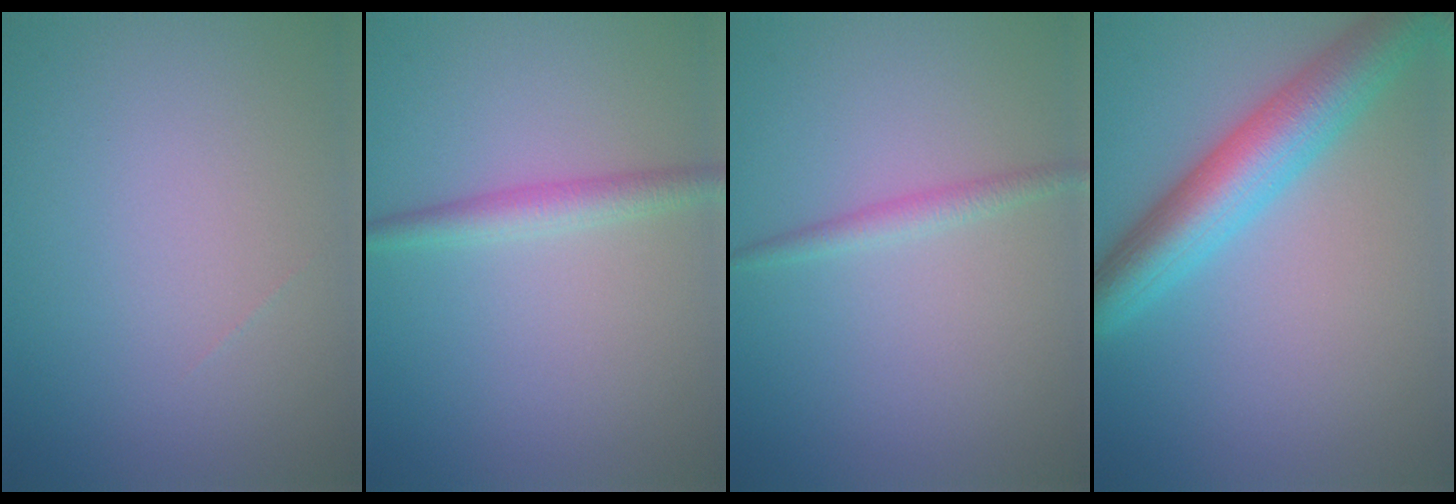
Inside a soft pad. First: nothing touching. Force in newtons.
{"total": 2.2, "press": 2.2, "slide": 0.0}
{"total": 1.4, "press": 1.4, "slide": 0.1}
{"total": 6.9, "press": 6.9, "slide": 0.3}